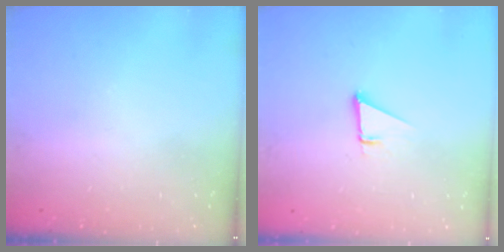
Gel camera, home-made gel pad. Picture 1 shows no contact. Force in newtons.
{"total": 1.9, "press": 1.9, "slide": 0.0}